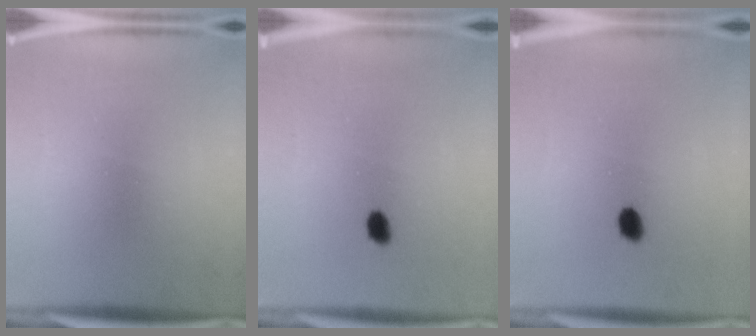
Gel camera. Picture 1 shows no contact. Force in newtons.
{"total": 1.8}
{"total": 2.6}